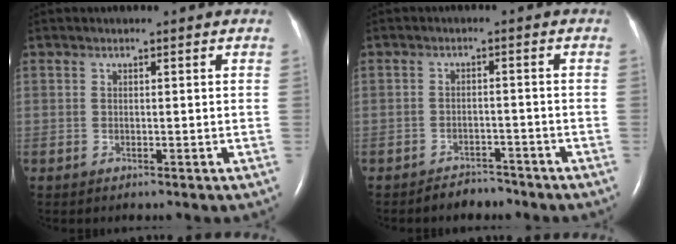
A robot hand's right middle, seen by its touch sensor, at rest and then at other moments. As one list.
[{"total": 3.2, "force": [-3.0, 1.3, 0.2], "torque": [-0.008, 0.001, -0.045]}]